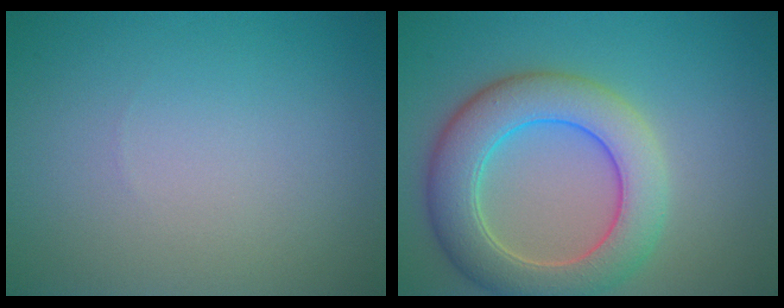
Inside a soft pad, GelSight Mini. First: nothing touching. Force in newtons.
{"total": 7.4, "press": 7.4, "slide": 0.3}